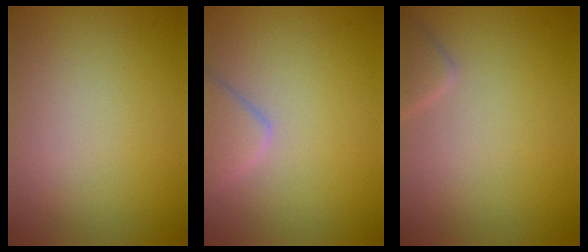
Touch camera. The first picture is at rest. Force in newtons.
{"total": 2.3, "press": 2.3, "slide": 0.2}
{"total": 1.5, "press": 1.5, "slide": 0.1}